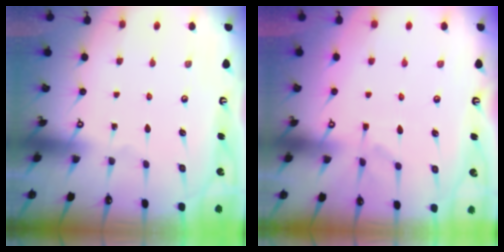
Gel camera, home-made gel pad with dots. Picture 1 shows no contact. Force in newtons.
{"total": 4.4, "press": 4.2, "slide": 1.2}